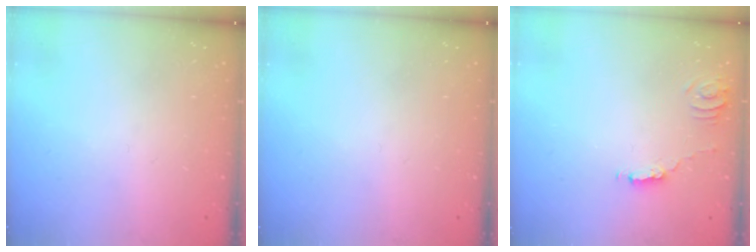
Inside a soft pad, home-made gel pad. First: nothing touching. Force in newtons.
{"total": 0.0}
{"total": 2.5, "press": 2.5, "slide": 0.2}